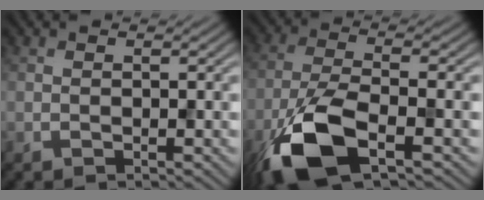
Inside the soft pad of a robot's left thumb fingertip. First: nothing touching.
{"total": 11.2, "force": [-5.7, 3.8, 8.8], "torque": [-0.194, -0.016, -0.123]}